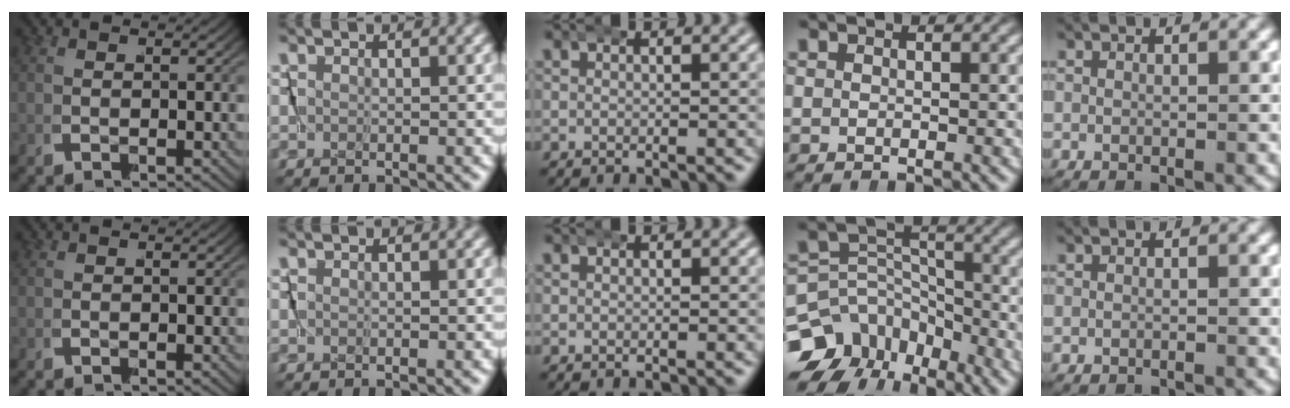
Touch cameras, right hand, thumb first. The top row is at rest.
{"ring": {"total": 10.6, "force": [-4.3, 8.5, 4.6], "torque": [-0.089, -0.044, -0.068]}, "little": {"total": 0.6, "force": [-0.6, 0.0, -0.1], "torque": [-0.002, -0.002, -0.006]}}